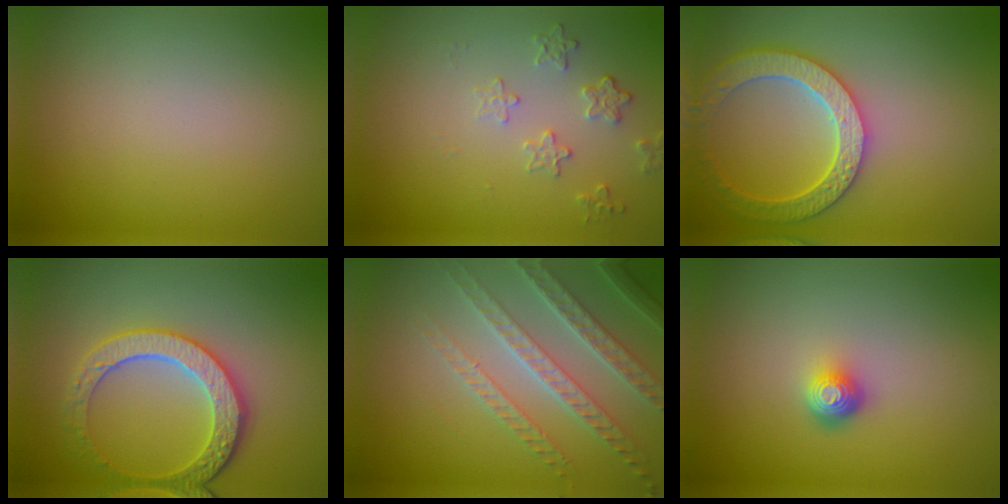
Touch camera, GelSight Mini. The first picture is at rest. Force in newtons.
{"total": 1.9, "press": 1.3, "slide": 1.4}
{"total": 5.9, "press": 4.7, "slide": 3.5}
{"total": 4.3, "press": 4.1, "slide": 1.5}
{"total": 4.4, "press": 4.2, "slide": 1.1}
{"total": 1.9, "press": 1.4, "slide": 1.3}